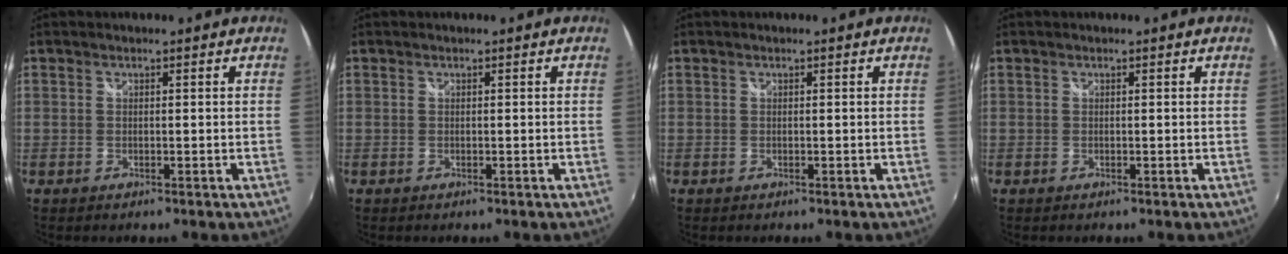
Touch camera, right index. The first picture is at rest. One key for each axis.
{"total": 0.0}
{"total": 0.0}
{"total": 0.0}